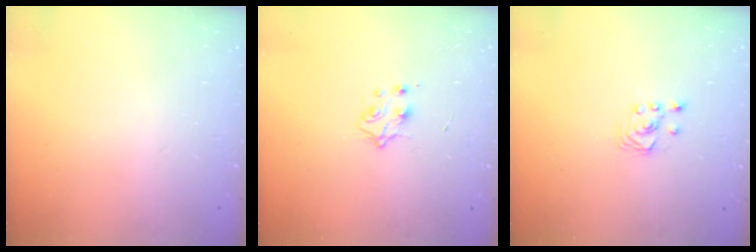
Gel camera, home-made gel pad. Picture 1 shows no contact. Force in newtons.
{"total": 4.1, "press": 4.0, "slide": 0.6}
{"total": 1.8, "press": 1.8, "slide": 0.2}